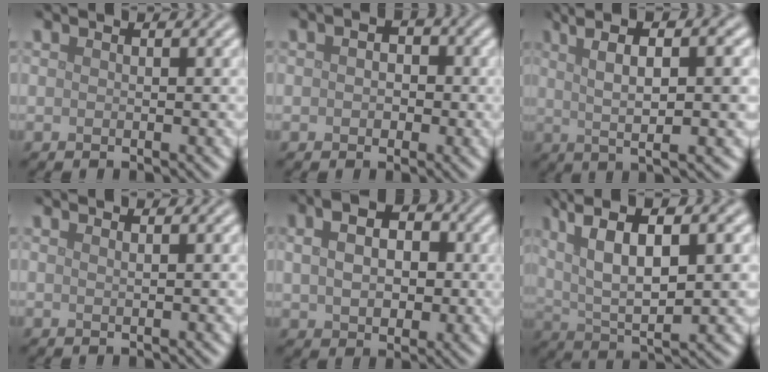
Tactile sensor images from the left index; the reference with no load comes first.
{"total": 2.0, "force": [0.0, 1.5, 1.2], "torque": [-0.013, 0.001, -0.005]}
{"total": 7.7, "force": [2.0, 2.2, 7.1], "torque": [-0.097, 0.015, 0.021]}
{"total": 0.8, "force": [0.5, 0.3, 0.5], "torque": [-0.001, -0.002, 0.004]}
{"total": 5.9, "force": [1.1, 4.1, 4.1], "torque": [-0.074, 0.010, 0.010]}
{"total": 9.0, "force": [3.0, 3.3, 7.8], "torque": [-0.147, 0.006, 0.052]}